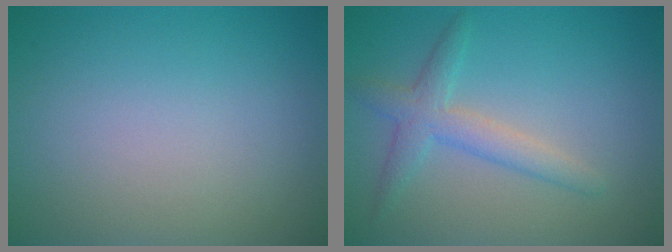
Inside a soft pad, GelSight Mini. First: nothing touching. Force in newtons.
{"total": 3.0, "press": 3.0, "slide": 0.1}